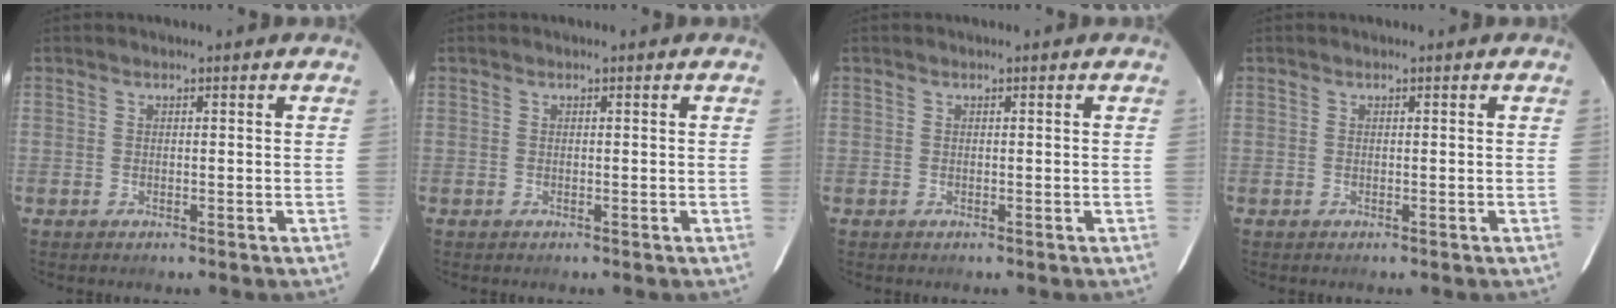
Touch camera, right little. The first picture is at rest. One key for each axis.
{"total": 0.0}
{"total": 0.0}
{"total": 0.0}